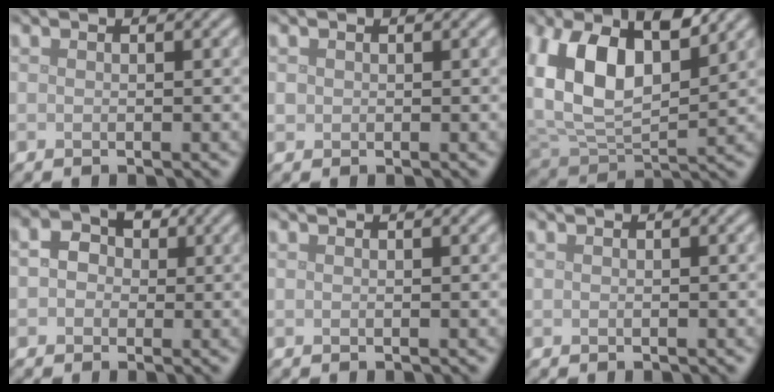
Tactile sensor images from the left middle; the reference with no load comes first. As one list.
[{"total": 0.6, "force": [0.2, 0.6, 0.1], "torque": [0.003, -0.001, 0.003]}, {"total": 10.5, "force": [3.8, 5.8, 7.9], "torque": [-0.166, 0.000, 0.069]}, {"total": 2.5, "force": [0.0, 2.2, 1.2], "torque": [-0.012, 0.005, -0.006]}, {"total": 0.0}, {"total": 0.0}]